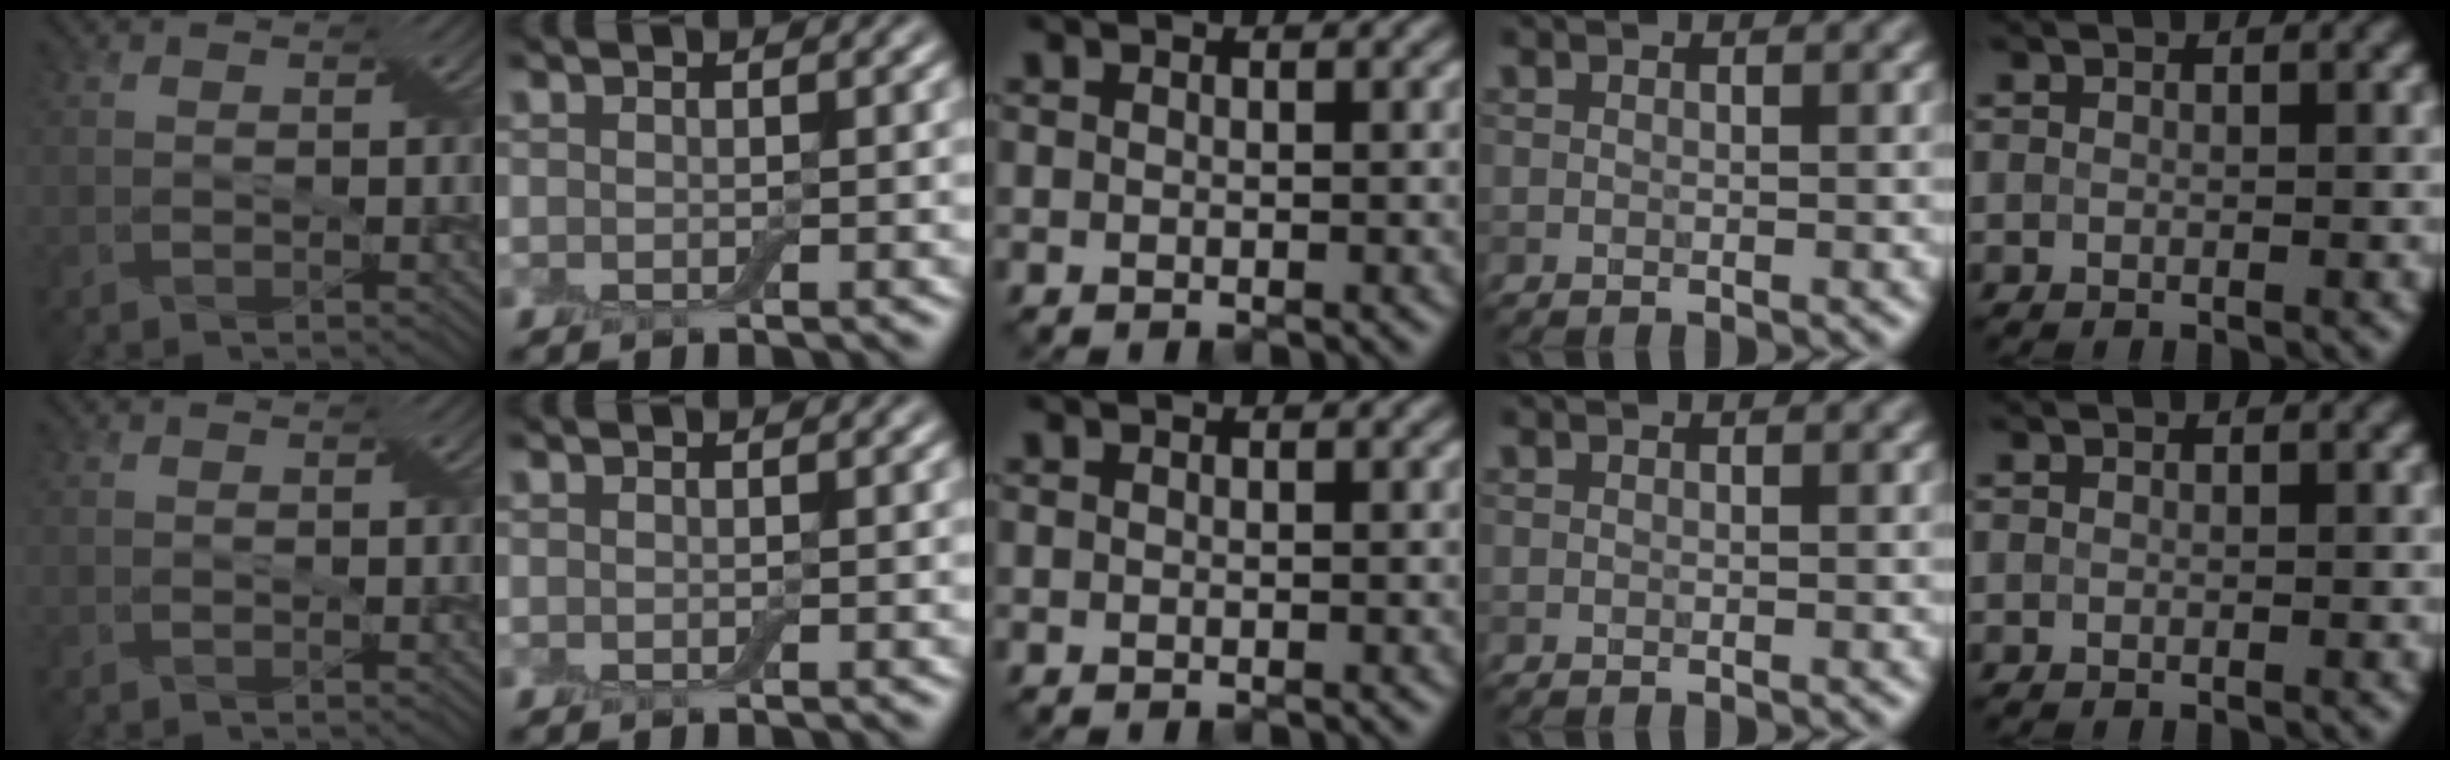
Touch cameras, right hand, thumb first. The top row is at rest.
{}